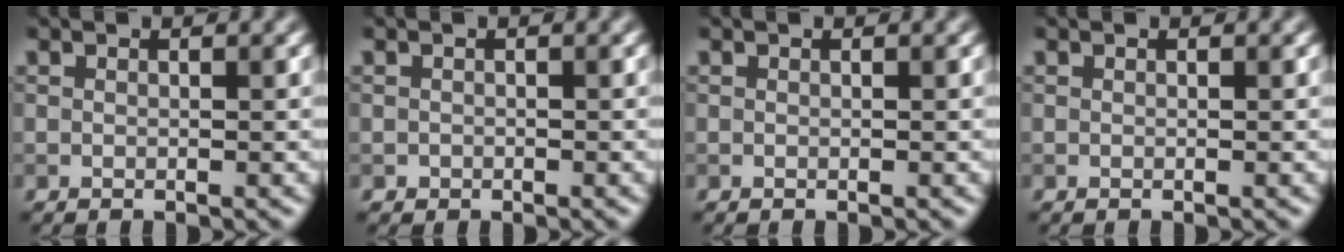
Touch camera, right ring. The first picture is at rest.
{"total": 0.5, "force": [-0.2, 0.5, 0.0], "torque": [0.006, -0.005, -0.004]}
{"total": 0.0}
{"total": 0.0}